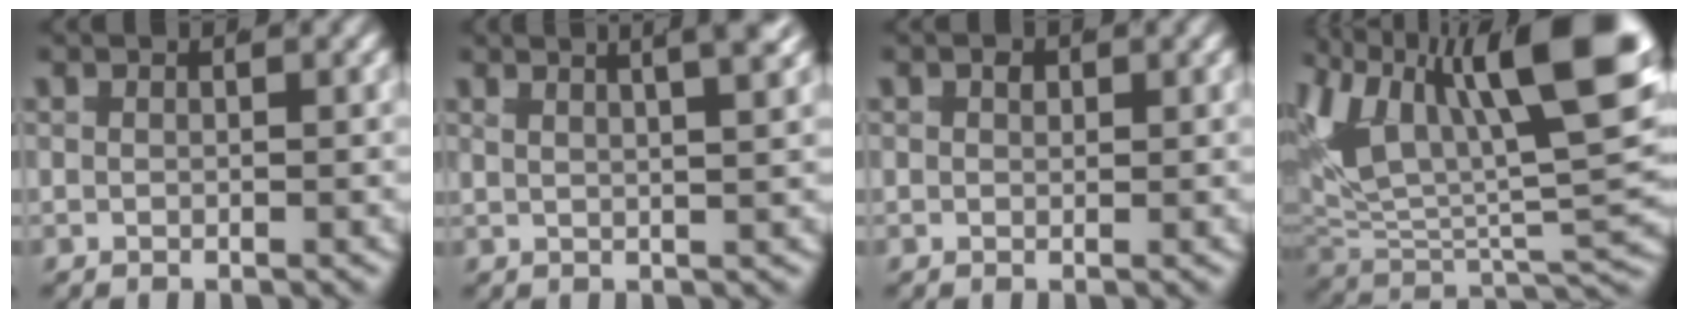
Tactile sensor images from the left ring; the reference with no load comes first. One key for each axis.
{"total": 6.5, "fx": 4.0, "fy": 2.6, "fz": 4.5, "tx": -0.046, "ty": 0.027, "tz": 0.047}
{"total": 0.9, "fx": 0.2, "fy": 0.8, "fz": 0.3, "tx": -0.011, "ty": -0.004, "tz": 0.006}
{"total": 14.2, "fx": 2.5, "fy": 7.4, "fz": 11.9, "tx": -0.190, "ty": -0.010, "tz": 0.040}